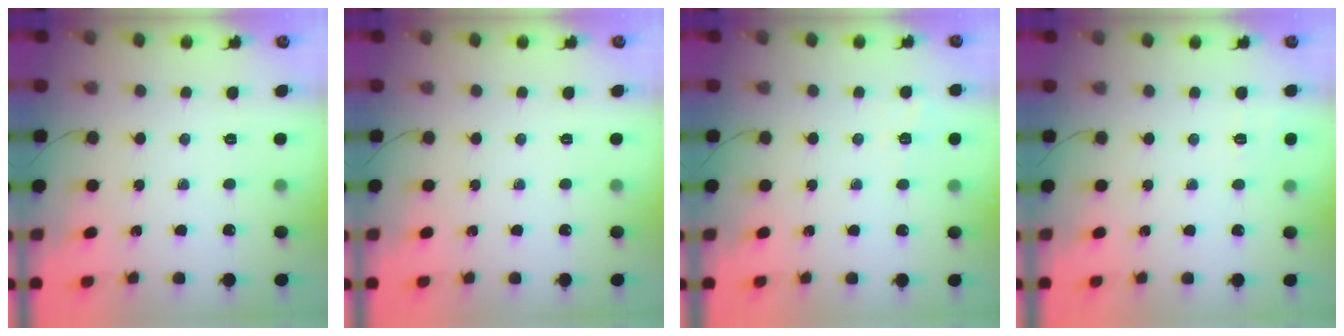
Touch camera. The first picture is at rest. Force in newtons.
{"total": 0.0}
{"total": 2.7, "press": 2.3, "slide": 1.5}
{"total": 3.4, "press": 2.8, "slide": 1.9}